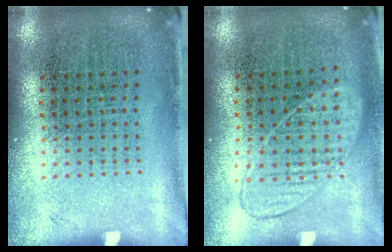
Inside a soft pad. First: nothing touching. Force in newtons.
{"total": 0.9, "press": 0.9, "slide": 0.3}